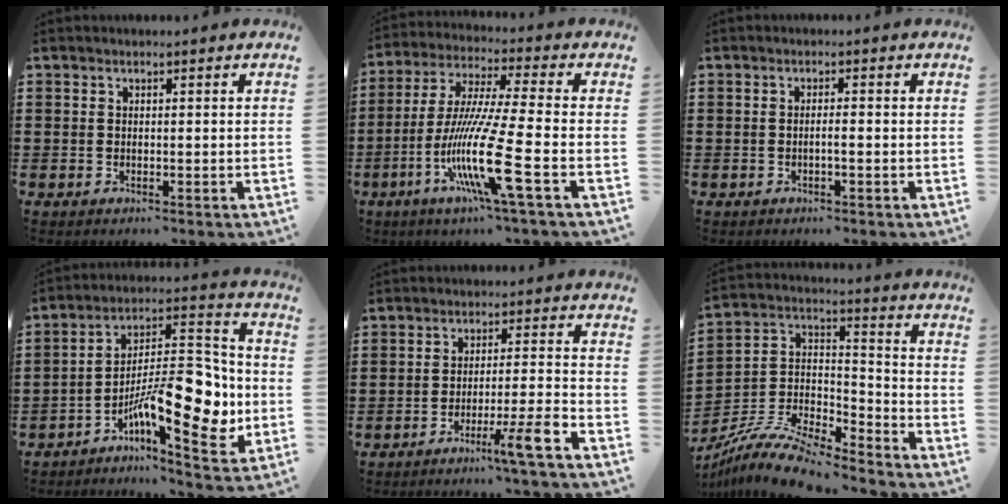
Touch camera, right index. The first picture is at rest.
{"total": 15.1, "force": [-5.4, 0.8, 14.0], "torque": [-0.308, -0.023, -0.109]}
{"total": 1.2, "force": [-0.5, -0.1, 1.1], "torque": [-0.019, -0.004, -0.009]}
{"total": 14.9, "force": [-5.1, 5.4, 12.9], "torque": [-0.198, -0.014, -0.095]}
{"total": 6.5, "force": [-4.4, -0.4, 4.7], "torque": [-0.079, -0.010, -0.079]}
{"total": 10.8, "force": [-9.4, 2.5, 4.5], "torque": [-0.095, 0.021, -0.188]}